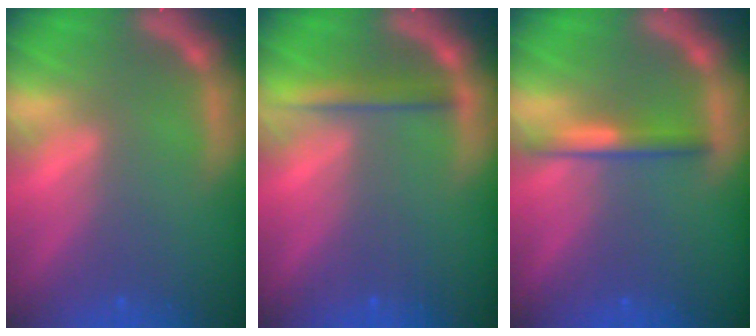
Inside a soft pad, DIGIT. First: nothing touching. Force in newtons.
{"total": 2.5}
{"total": 2.4}